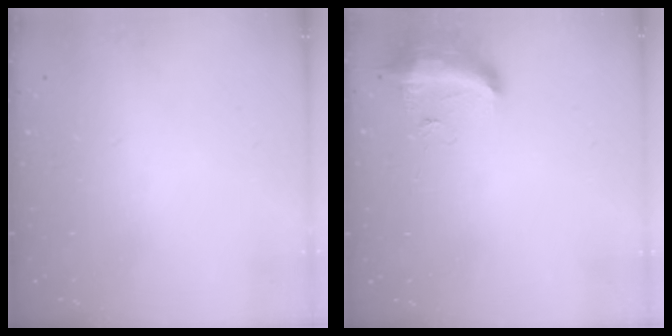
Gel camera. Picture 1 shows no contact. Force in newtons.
{"total": 12.6, "press": 10.6, "slide": 6.9}